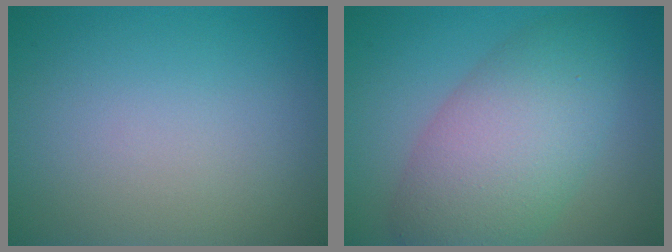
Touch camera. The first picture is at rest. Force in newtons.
{"total": 8.1, "press": 8.1, "slide": 0.4}